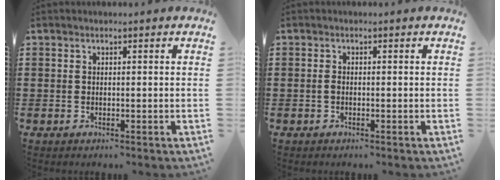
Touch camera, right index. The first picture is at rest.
{"total": 0.8, "force": [-0.3, 0.4, 0.7], "torque": [-0.023, -0.005, -0.008]}